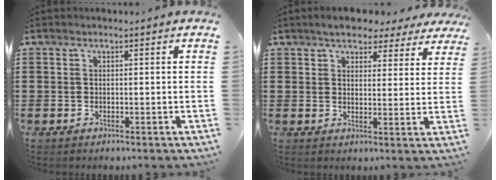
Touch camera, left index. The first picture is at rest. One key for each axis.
{"total": 4.9, "fx": 4.3, "fy": 1.8, "fz": 1.4, "tx": -0.038, "ty": -0.004, "tz": 0.078}